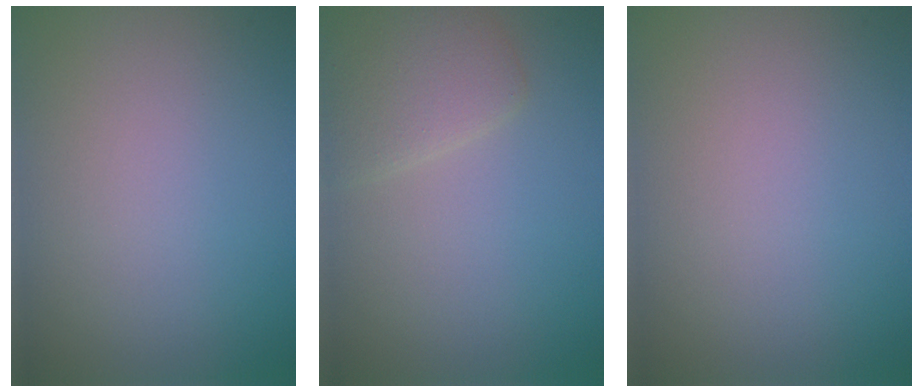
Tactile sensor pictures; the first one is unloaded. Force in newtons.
{"total": 2.7, "press": 2.7, "slide": 0.1}
{"total": 0.0}